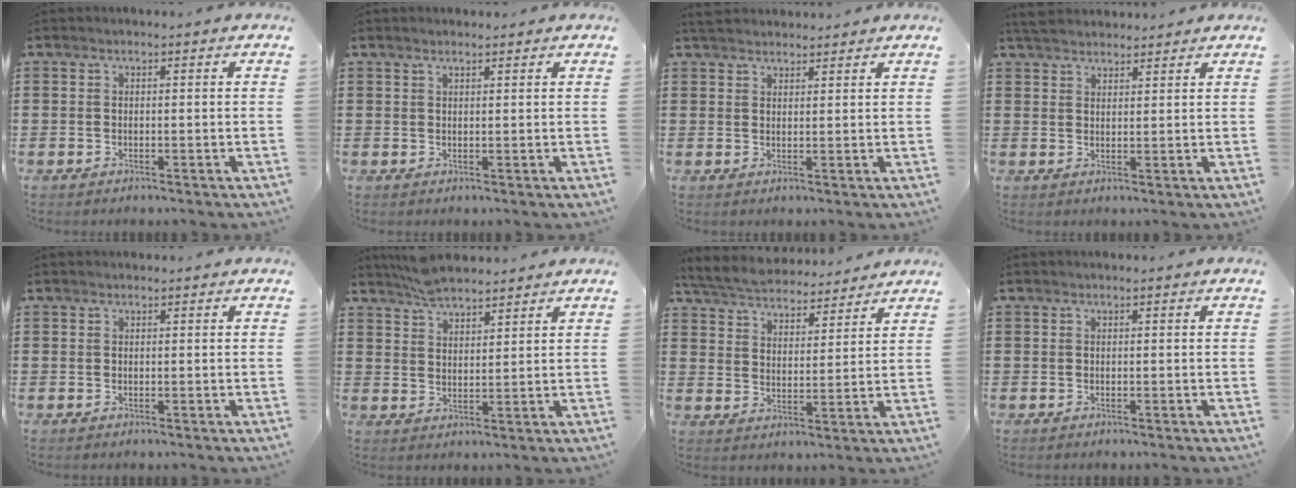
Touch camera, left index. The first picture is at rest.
{"total": 1.1, "force": [1.0, 0.2, 0.3], "torque": [-0.008, 0.001, 0.019]}
{"total": 2.5, "force": [2.4, 0.5, 0.2], "torque": [-0.010, 0.000, 0.047]}
{"total": 3.4, "force": [3.2, 0.6, 0.5], "torque": [-0.020, 0.000, 0.063]}
{"total": 0.0}
{"total": 4.6, "force": [4.4, 0.9, 0.9], "torque": [-0.029, -0.010, 0.084]}
{"total": 5.2, "force": [5.2, 0.5, 0.7], "torque": [-0.041, -0.031, 0.089]}
{"total": 0.0}